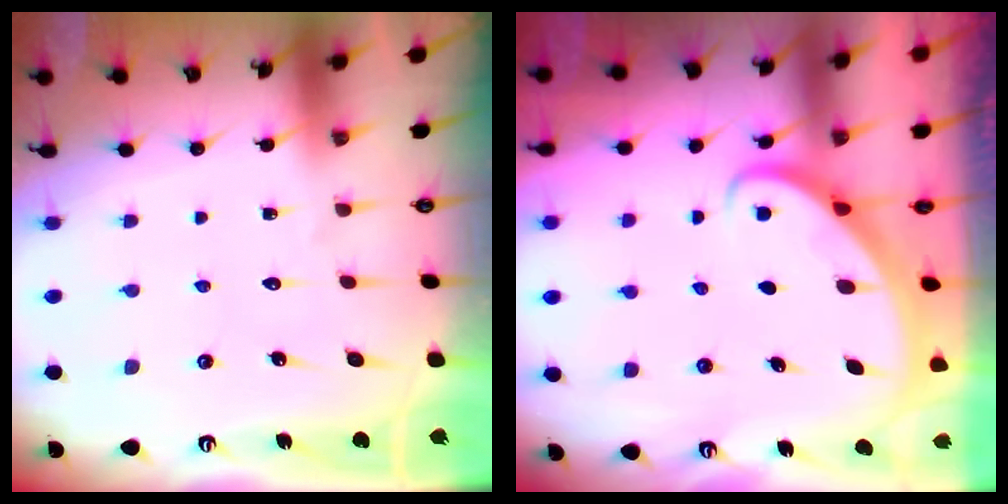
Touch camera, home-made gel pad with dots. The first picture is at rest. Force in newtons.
{"total": 2.7, "press": 2.7, "slide": 0.2}